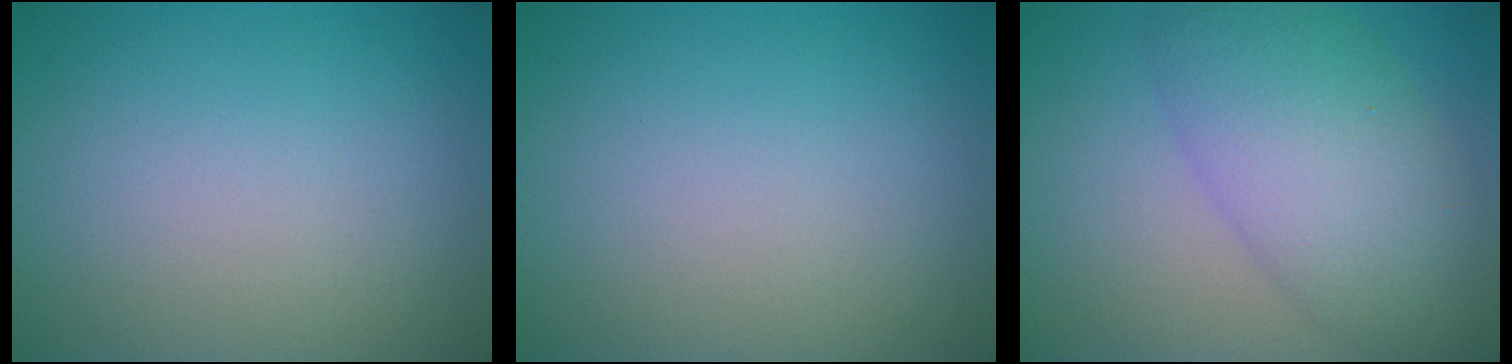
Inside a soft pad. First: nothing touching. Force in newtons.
{"total": 0.0}
{"total": 7.6, "press": 7.6, "slide": 0.2}